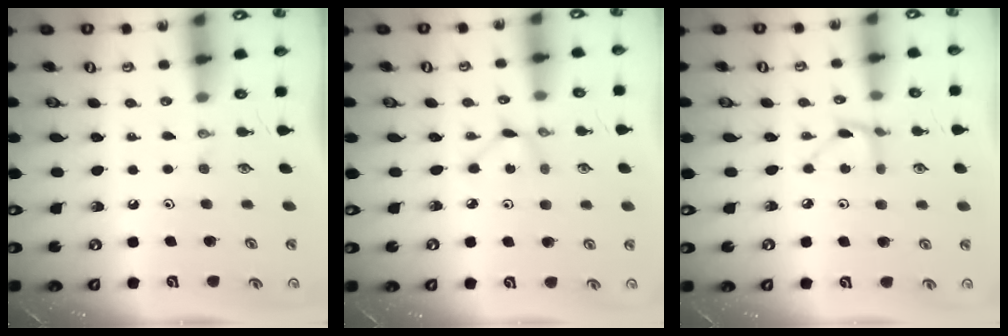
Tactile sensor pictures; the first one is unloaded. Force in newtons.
{"total": 2.3, "press": 2.3, "slide": 0.2}
{"total": 3.7, "press": 3.7, "slide": 0.4}